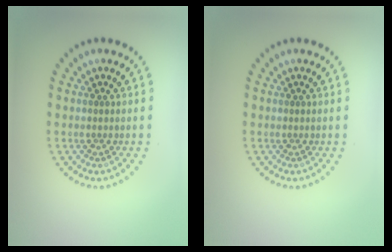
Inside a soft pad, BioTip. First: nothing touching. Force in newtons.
{"total": 0.0}